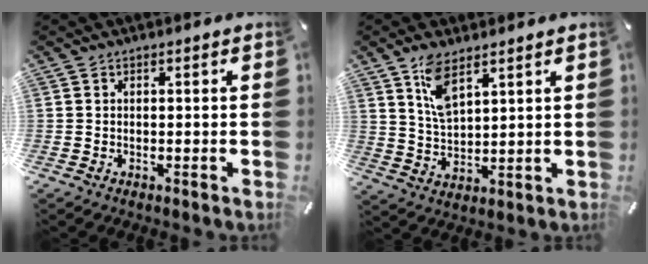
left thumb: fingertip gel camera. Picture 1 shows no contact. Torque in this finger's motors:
{"motor_torque": [1.32, 0.35, 1.04, -0.90, 0.32]}